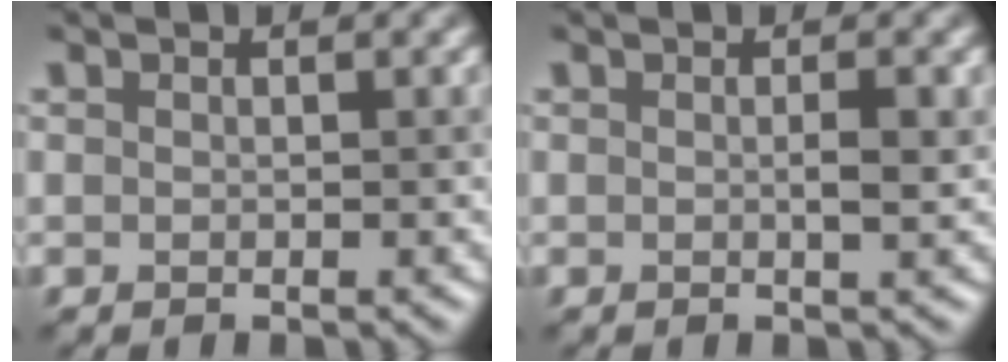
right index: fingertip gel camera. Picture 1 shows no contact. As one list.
[{"total": 1.2, "force": [0.0, 0.1, 1.2], "torque": [-0.022, -0.001, 0.000]}]